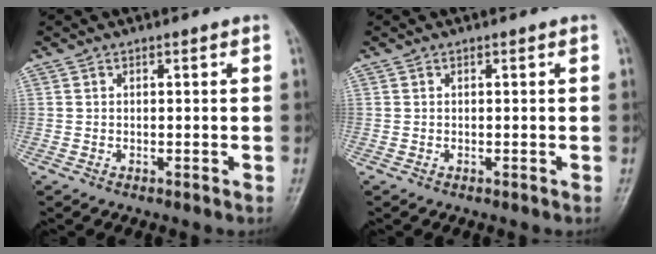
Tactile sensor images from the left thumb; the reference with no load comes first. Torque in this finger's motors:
{"motor_torque": [0.24, -0.05, 0.16, 0.05, 0.00]}